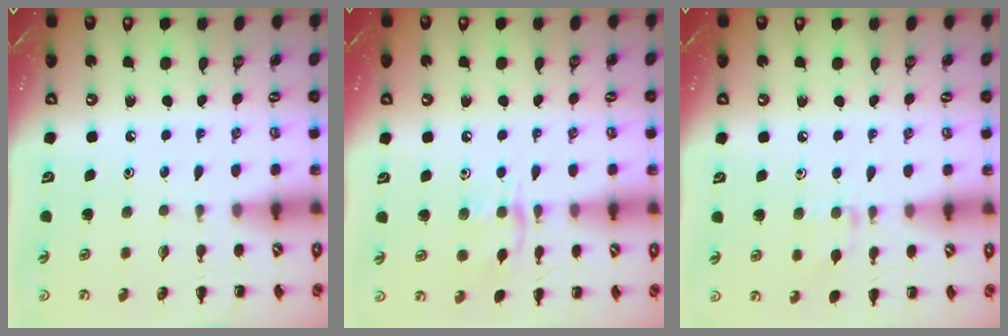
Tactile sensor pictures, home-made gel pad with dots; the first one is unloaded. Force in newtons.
{"total": 8.7, "press": 8.7, "slide": 0.8}
{"total": 6.4, "press": 6.0, "slide": 2.3}